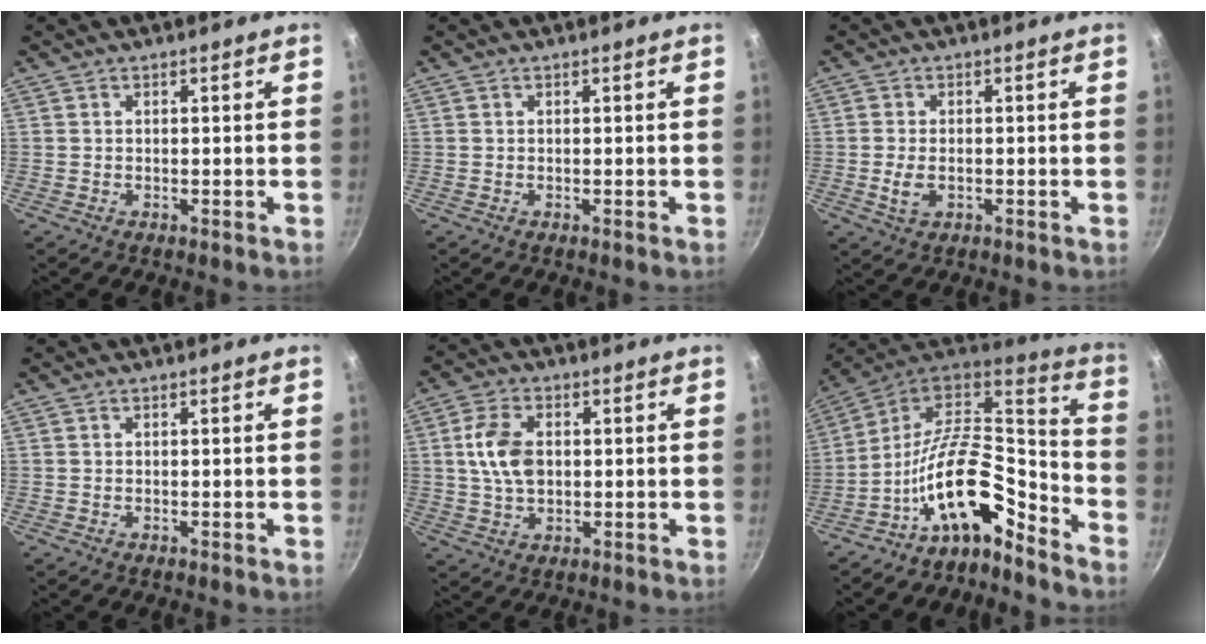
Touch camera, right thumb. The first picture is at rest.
{"total": 0.0}
{"total": 3.6, "force": [-0.8, 2.2, 2.7], "torque": [-0.052, 0.003, -0.012]}
{"total": 0.0}
{"total": 8.6, "force": [1.0, 5.6, 6.5], "torque": [-0.115, 0.005, 0.017]}
{"total": 17.5, "force": [-9.9, 7.7, 12.2], "torque": [-0.190, 0.097, -0.193]}